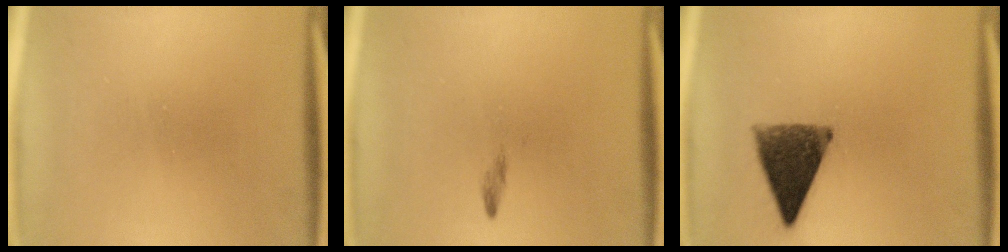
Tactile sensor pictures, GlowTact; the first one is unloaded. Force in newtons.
{"total": 0.7}
{"total": 9.9}